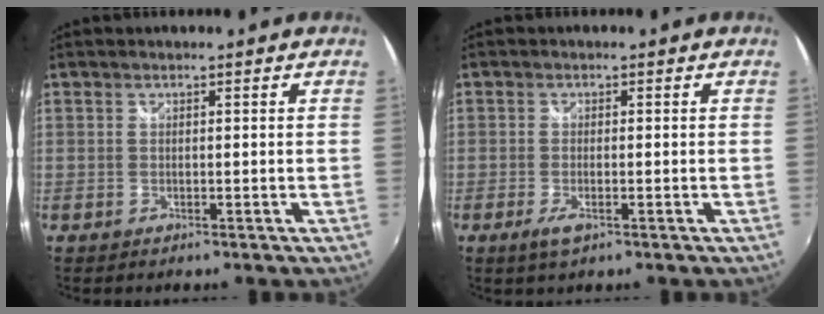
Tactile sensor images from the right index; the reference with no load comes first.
{"total": 3.1, "force": [-1.5, 0.8, 2.6], "torque": [-0.053, -0.009, -0.024]}